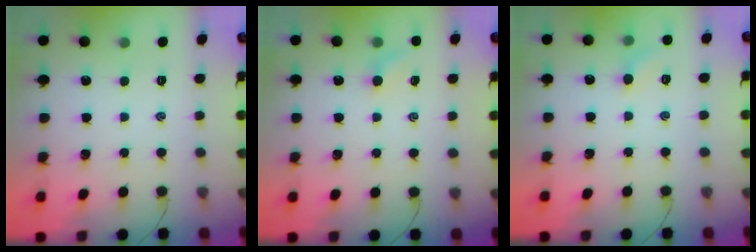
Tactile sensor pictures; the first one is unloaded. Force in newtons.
{"total": 3.1, "press": 2.9, "slide": 1.0}
{"total": 5.9, "press": 5.6, "slide": 2.0}